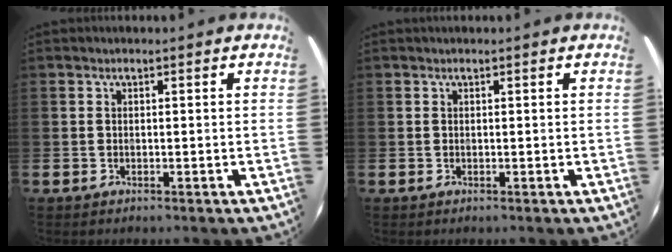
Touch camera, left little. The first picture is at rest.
{"total": 0.0}